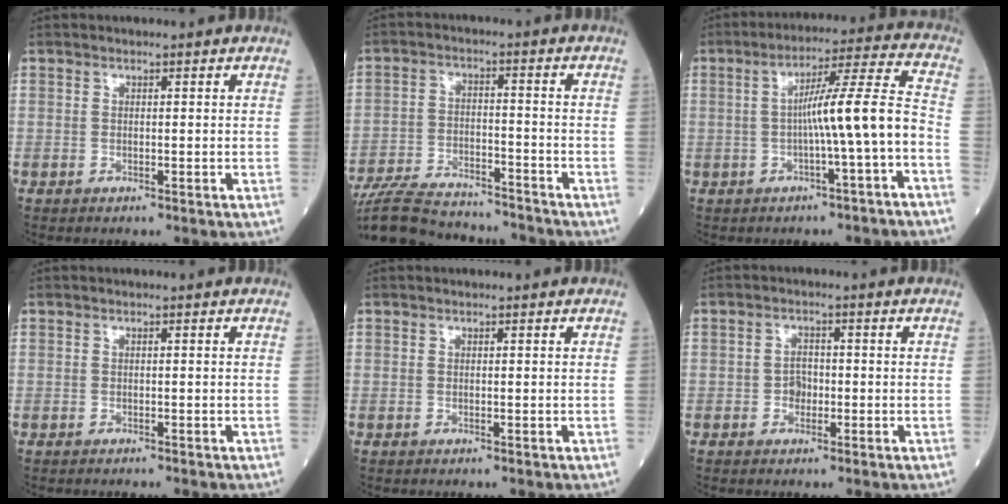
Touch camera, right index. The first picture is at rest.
{"total": 17.4, "force": [-16.2, 3.1, 5.7], "torque": [-0.125, -0.004, -0.252]}
{"total": 9.8, "force": [-2.1, -0.8, 9.5], "torque": [-0.151, 0.025, -0.033]}
{"total": 0.9, "force": [-0.8, 0.1, 0.3], "torque": [-0.005, -0.001, -0.012]}
{"total": 0.0}
{"total": 2.3, "force": [-0.6, 1.7, 1.4], "torque": [-0.018, 0.007, -0.012]}